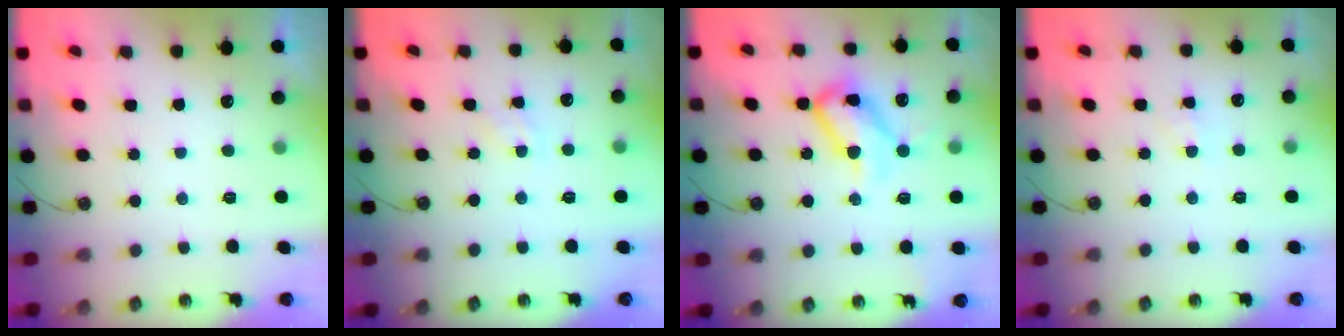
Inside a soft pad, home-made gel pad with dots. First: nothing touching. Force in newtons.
{"total": 2.1, "press": 2.1, "slide": 0.4}
{"total": 15.3, "press": 15.2, "slide": 1.2}
{"total": 3.0, "press": 3.0, "slide": 0.4}